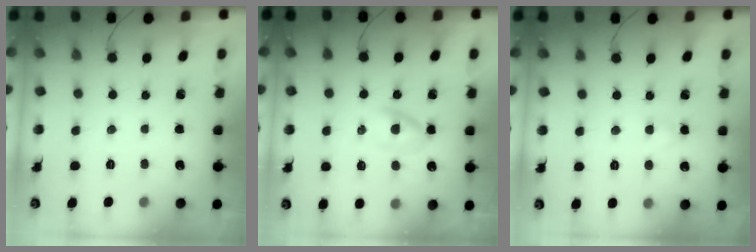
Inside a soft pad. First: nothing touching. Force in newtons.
{"total": 4.0, "press": 3.7, "slide": 1.3}
{"total": 1.5, "press": 1.3, "slide": 0.7}